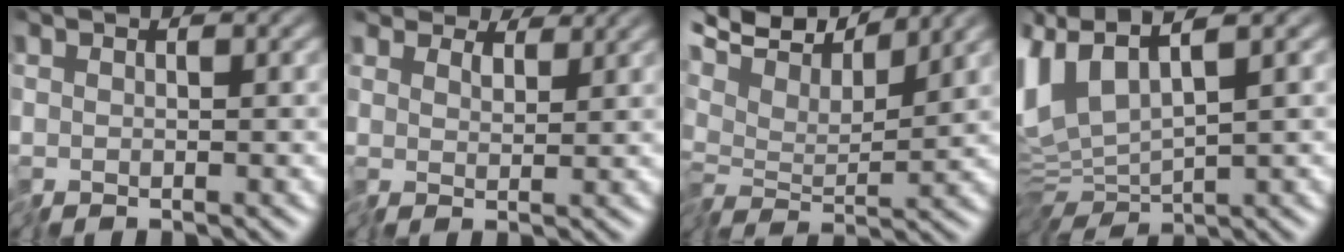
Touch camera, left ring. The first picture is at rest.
{"total": 3.5, "force": [3.1, 1.3, 0.9], "torque": [-0.025, 0.007, 0.040]}
{"total": 5.4, "force": [3.8, 0.9, 3.6], "torque": [-0.067, 0.020, 0.057]}
{"total": 7.5, "force": [2.0, 2.9, 6.6], "torque": [-0.155, 0.009, 0.037]}